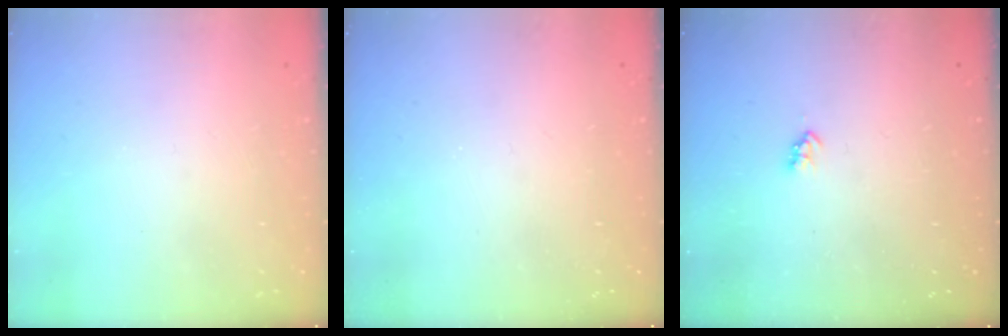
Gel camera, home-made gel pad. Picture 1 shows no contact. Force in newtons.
{"total": 0.0}
{"total": 2.5, "press": 2.5, "slide": 0.4}